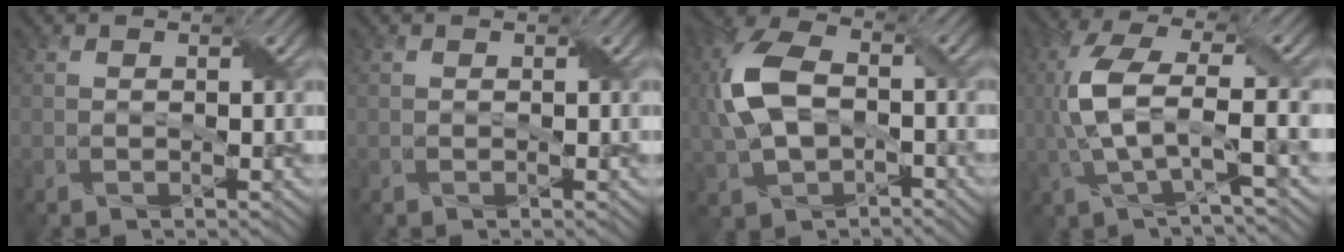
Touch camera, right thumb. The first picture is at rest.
{"total": 0.0}
{"total": 10.2, "force": [-0.5, 6.5, 7.9], "torque": [-0.205, 0.007, -0.013]}
{"total": 8.5, "force": [-0.1, 2.9, 8.0], "torque": [-0.179, 0.014, -0.006]}